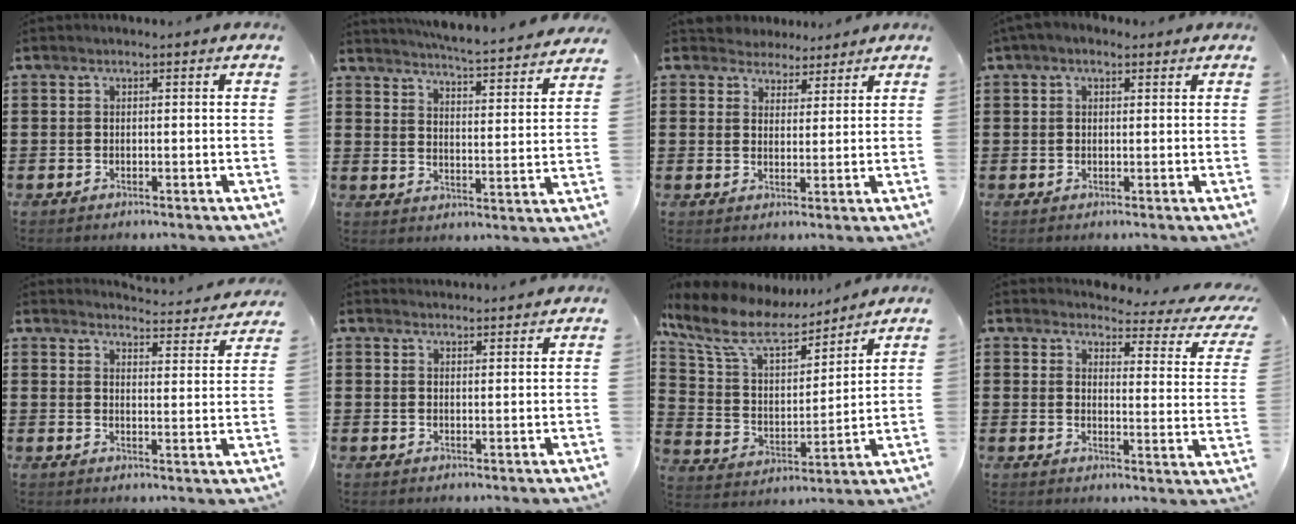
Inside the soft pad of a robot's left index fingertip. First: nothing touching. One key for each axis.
{"total": 4.9, "fx": 4.8, "fy": -0.7, "fz": 1.0, "tx": -0.035, "ty": -0.045, "tz": 0.077}
{"total": 3.8, "fx": 3.2, "fy": 2.0, "fz": -0.4, "tx": -0.013, "ty": -0.001, "tz": 0.059}
{"total": 2.0, "fx": 1.0, "fy": 1.1, "fz": 1.2, "tx": -0.027, "ty": 0.007, "tz": 0.018}
{"total": 3.7, "fx": 3.7, "fy": 0.0, "fz": 0.3, "tx": -0.016, "ty": -0.031, "tz": 0.060}
{"total": 2.1, "fx": 2.1, "fy": 0.0, "fz": -0.2, "tx": -0.002, "ty": -0.003, "tz": 0.041}
{"total": 10.9, "fx": 8.6, "fy": 3.6, "fz": 5.7, "tx": -0.148, "ty": -0.042, "tz": 0.148}
{"total": 3.3, "fx": 2.9, "fy": 0.5, "fz": 1.5, "tx": -0.042, "ty": -0.024, "tz": 0.042}